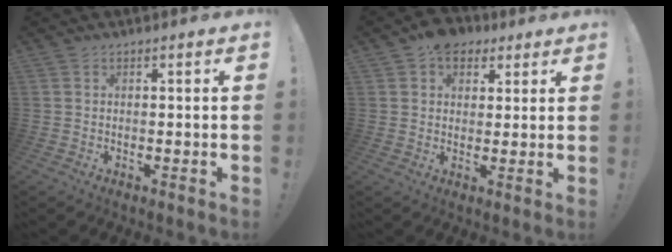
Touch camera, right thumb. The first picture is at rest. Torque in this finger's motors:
{"motor_torque": [0.00, 0.04, 0.19, 0.18, 0.00]}